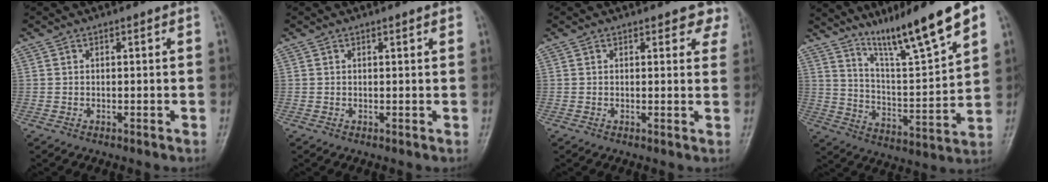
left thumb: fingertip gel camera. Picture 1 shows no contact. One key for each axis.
{"total": 1.0, "fx": 0.7, "fy": 0.2, "fz": 0.7, "tx": -0.009, "ty": -0.001, "tz": 0.008}
{"total": 3.7, "fx": 3.0, "fy": 1.9, "fz": 1.3, "tx": 0.018, "ty": -0.012, "tz": 0.020}
{"total": 17.5, "fx": 11.7, "fy": 1.9, "fz": 12.9, "tx": -0.194, "ty": -0.059, "tz": 0.200}